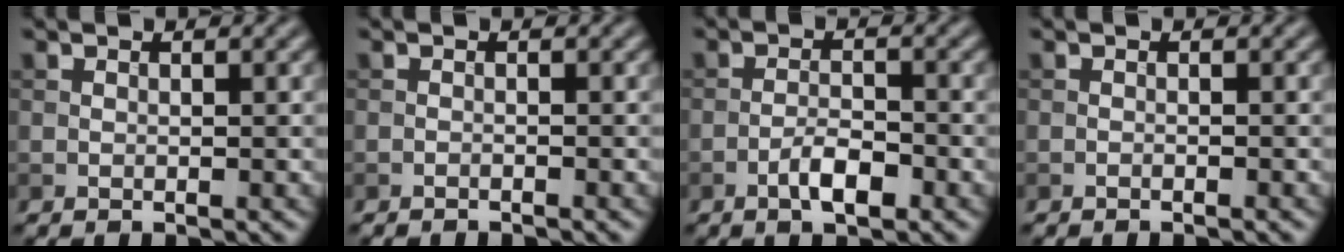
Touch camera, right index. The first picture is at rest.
{"total": 0.9, "force": [-0.9, 0.1, 0.2], "torque": [0.001, -0.002, -0.017]}
{"total": 2.9, "force": [-1.6, 0.9, 2.2], "torque": [-0.040, 0.005, -0.031]}
{"total": 0.6, "force": [-0.5, 0.0, 0.1], "torque": [0.001, 0.001, -0.011]}